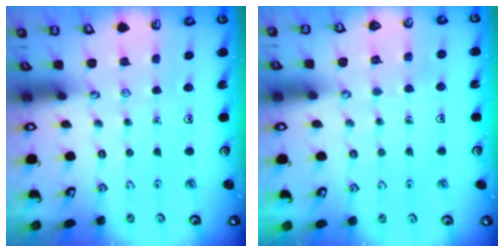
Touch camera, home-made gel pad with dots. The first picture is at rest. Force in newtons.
{"total": 3.6, "press": 3.6, "slide": 0.3}